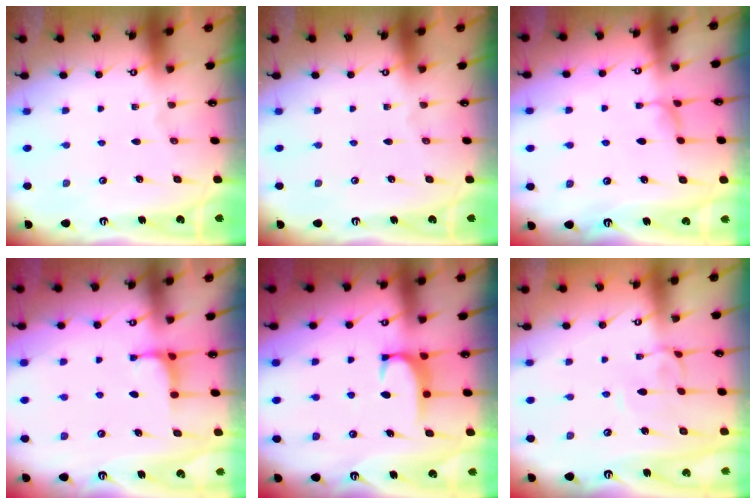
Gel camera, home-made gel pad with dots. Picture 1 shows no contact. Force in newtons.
{"total": 0.0}
{"total": 2.2, "press": 2.2, "slide": 0.4}
{"total": 2.6, "press": 2.6, "slide": 0.2}
{"total": 1.8, "press": 1.7, "slide": 0.5}
{"total": 4.1, "press": 4.1, "slide": 0.2}